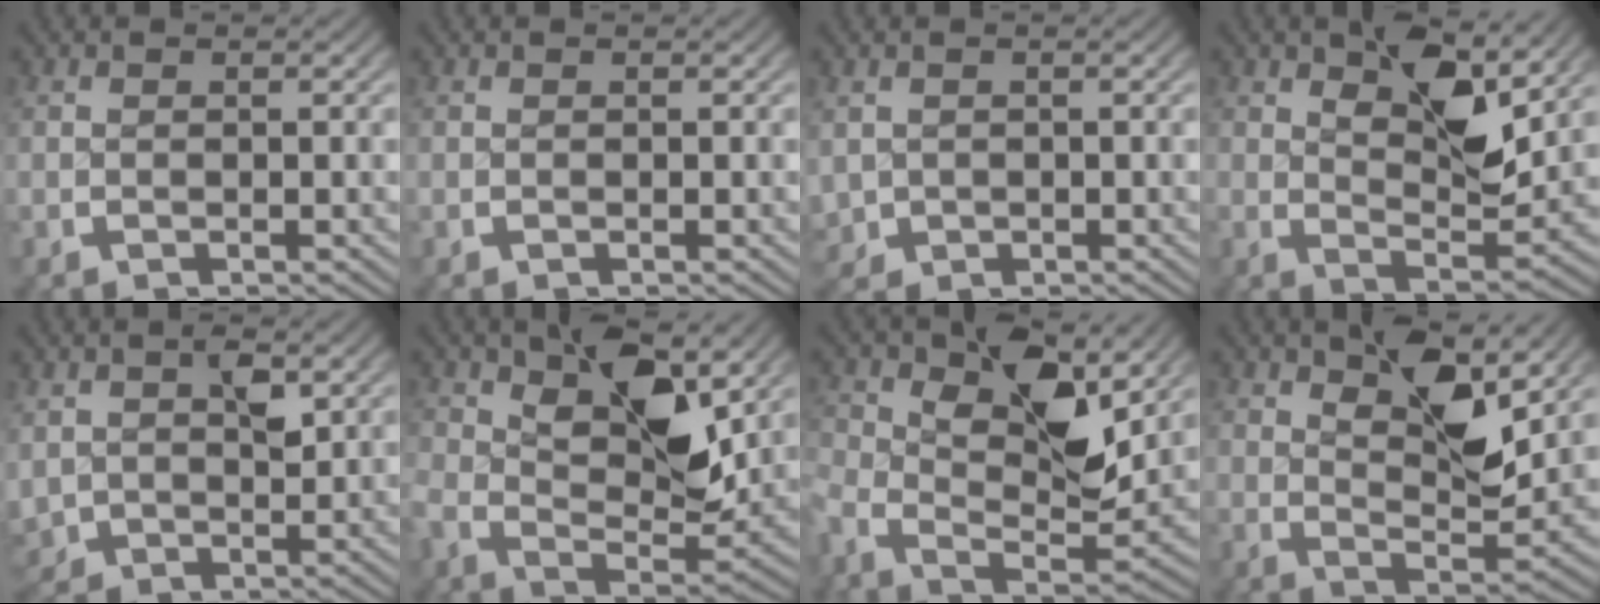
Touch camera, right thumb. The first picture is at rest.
{"total": 0.0}
{"total": 2.7, "force": [-0.1, 2.6, 0.9], "torque": [-0.035, -0.018, 0.010]}
{"total": 6.1, "force": [2.1, 2.5, 5.1], "torque": [-0.100, -0.019, 0.041]}
{"total": 3.4, "force": [1.0, 2.7, 1.8], "torque": [-0.052, -0.013, 0.036]}
{"total": 8.5, "force": [1.7, 4.6, 7.0], "torque": [-0.142, -0.024, 0.036]}
{"total": 8.4, "force": [0.8, 4.5, 7.0], "torque": [-0.147, -0.028, 0.018]}
{"total": 6.3, "force": [2.4, 2.4, 5.3], "torque": [-0.103, -0.019, 0.047]}